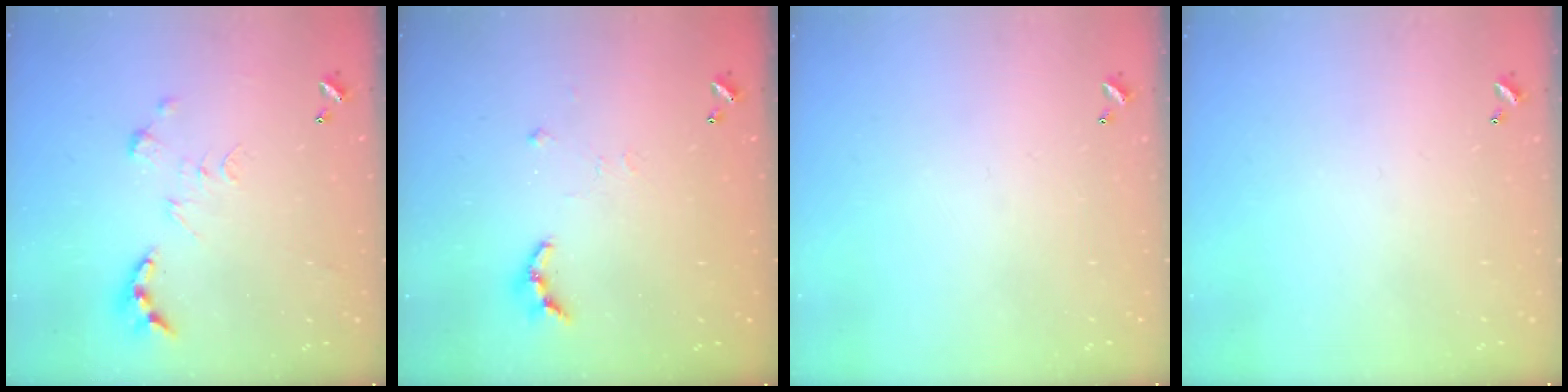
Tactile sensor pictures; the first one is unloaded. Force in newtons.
{"total": 6.7, "press": 6.7, "slide": 0.5}
{"total": 0.0}
{"total": 0.0}